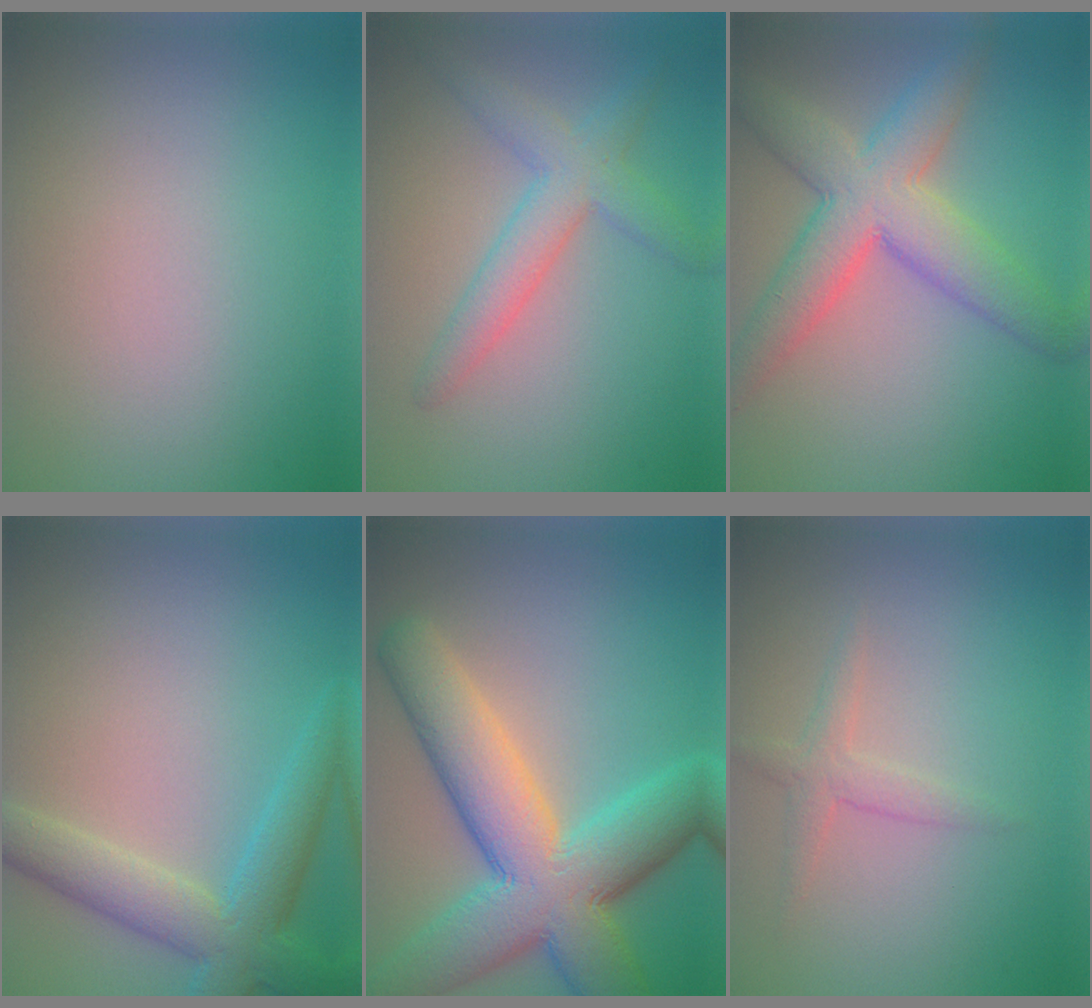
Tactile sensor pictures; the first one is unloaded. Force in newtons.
{"total": 3.9, "press": 3.9, "slide": 0.1}
{"total": 7.3, "press": 7.3, "slide": 0.4}
{"total": 5.7, "press": 5.7, "slide": 0.1}
{"total": 12.0, "press": 11.9, "slide": 0.6}
{"total": 1.7, "press": 1.7, "slide": 0.1}